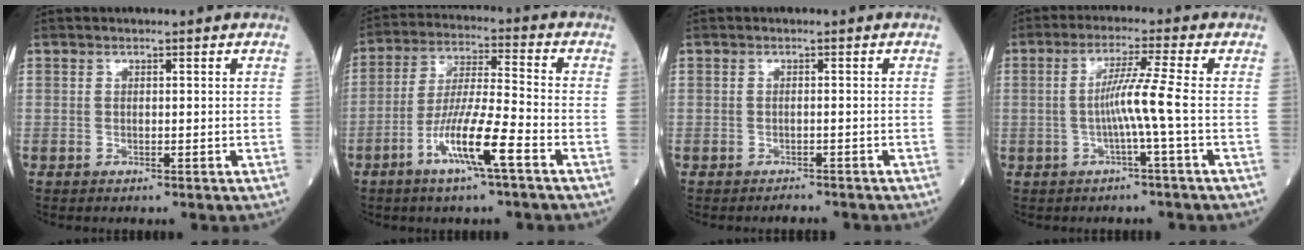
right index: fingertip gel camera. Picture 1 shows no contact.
{"total": 10.5, "force": [-5.1, 0.2, 9.2], "torque": [-0.175, -0.006, -0.102]}
{"total": 2.2, "force": [-2.1, 0.3, 0.5], "torque": [-0.005, -0.004, -0.025]}
{"total": 5.6, "force": [-1.1, -1.6, 5.3], "torque": [-0.101, 0.008, -0.019]}